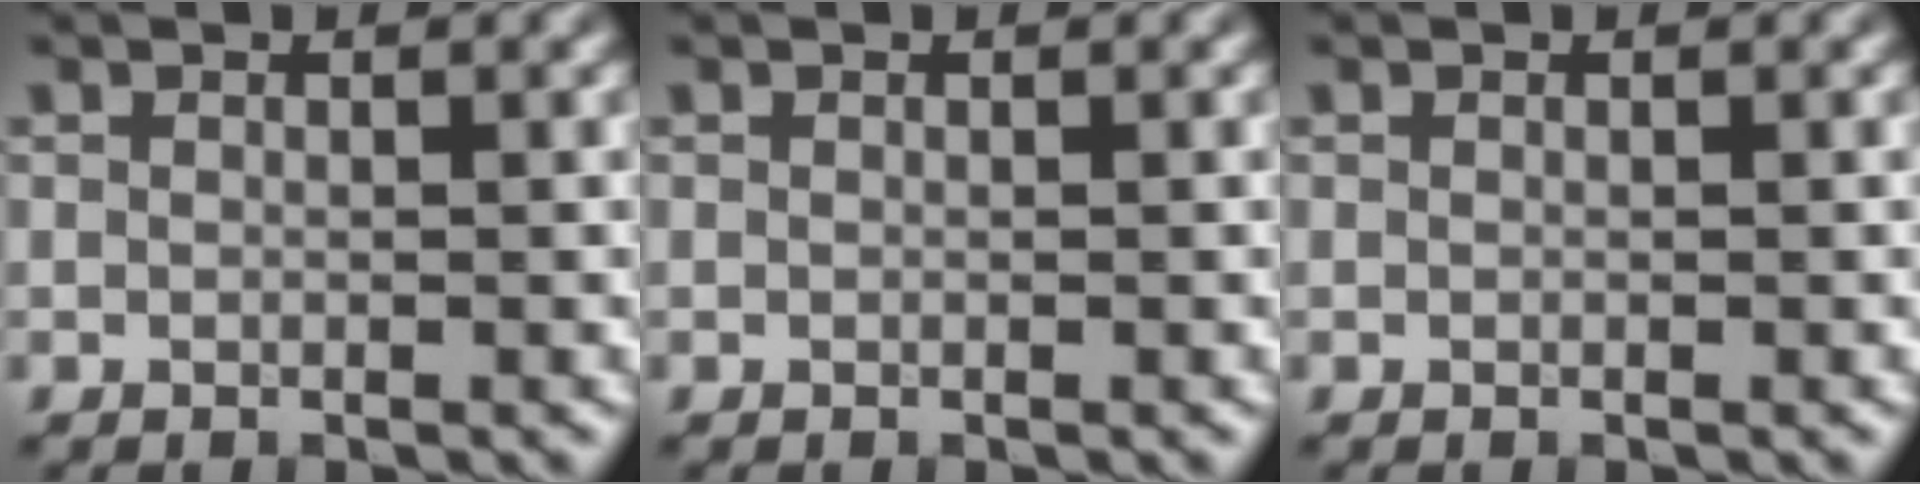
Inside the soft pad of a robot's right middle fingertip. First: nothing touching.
{"total": 0.0}
{"total": 0.0}